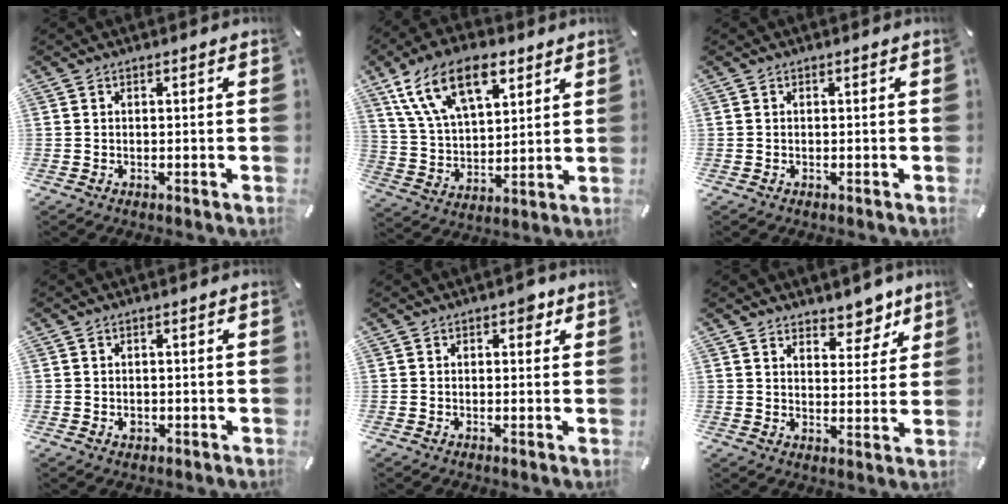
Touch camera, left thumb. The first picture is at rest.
{"total": 16.7, "force": [8.9, 9.1, 10.9], "torque": [-0.230, -0.023, 0.156]}
{"total": 0.0}
{"total": 1.1, "force": [-0.1, 1.0, 0.6], "torque": [-0.011, 0.003, -0.004]}
{"total": 1.9, "force": [0.8, 1.2, 1.2], "torque": [-0.010, 0.000, 0.009]}
{"total": 6.8, "force": [5.7, 3.5, 1.1], "torque": [0.012, -0.052, 0.097]}